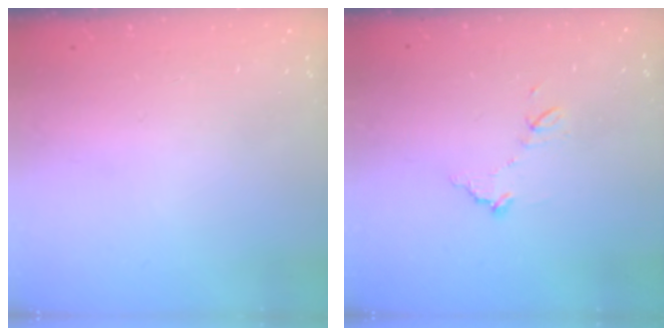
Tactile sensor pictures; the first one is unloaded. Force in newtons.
{"total": 7.6, "press": 7.6, "slide": 0.4}